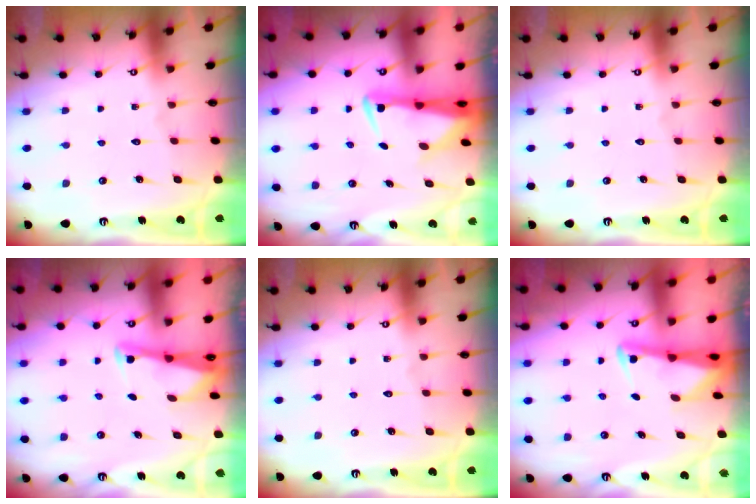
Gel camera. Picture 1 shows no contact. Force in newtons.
{"total": 3.2, "press": 3.2, "slide": 0.6}
{"total": 0.0}
{"total": 2.5, "press": 2.5, "slide": 0.1}
{"total": 0.0}
{"total": 2.5, "press": 2.5, "slide": 0.2}